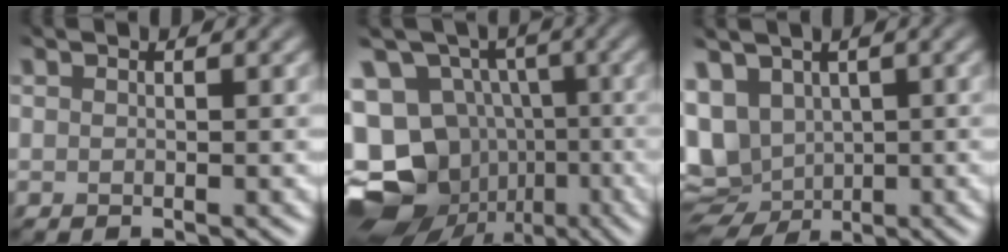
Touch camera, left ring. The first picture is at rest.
{"total": 16.2, "force": [-3.6, 14.2, 6.8], "torque": [-0.140, -0.005, -0.060]}
{"total": 6.6, "force": [-0.3, 5.1, 4.1], "torque": [-0.091, -0.017, 0.021]}